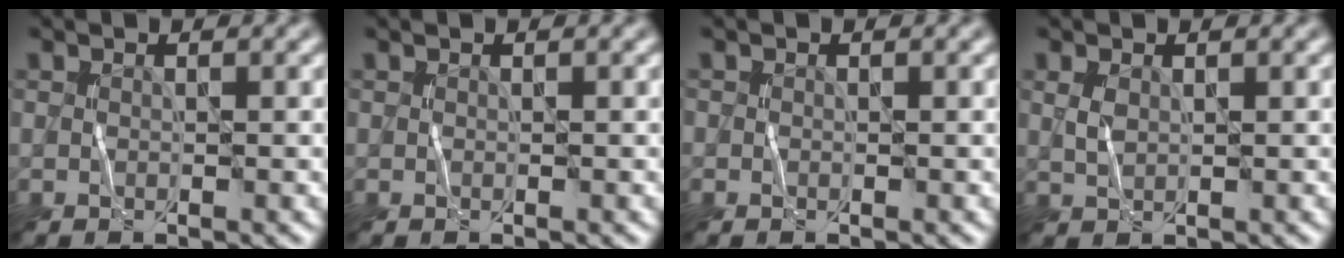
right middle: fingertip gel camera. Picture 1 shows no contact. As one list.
[{"total": 0.0}, {"total": 0.0}, {"total": 1.3, "force": [0.5, 0.8, 0.8], "torque": [-0.024, 0.000, 0.014]}]